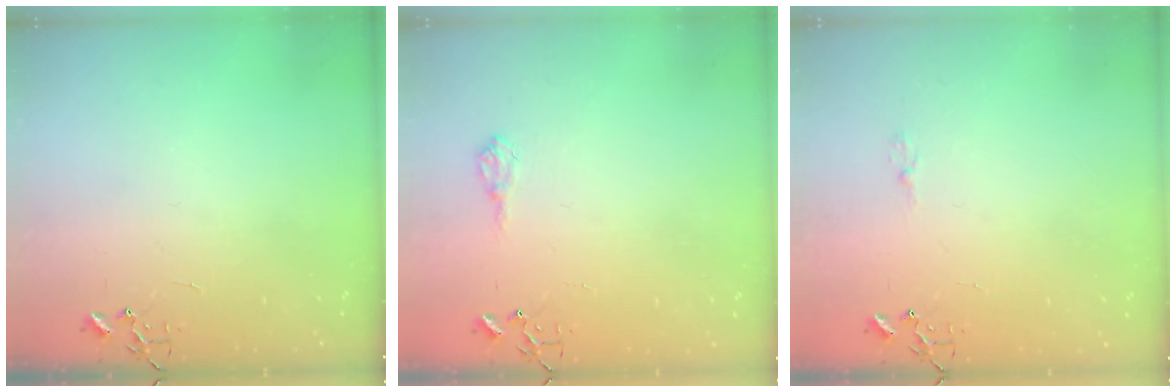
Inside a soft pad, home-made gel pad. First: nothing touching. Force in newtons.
{"total": 7.2, "press": 7.1, "slide": 0.9}
{"total": 3.9, "press": 3.9, "slide": 0.5}